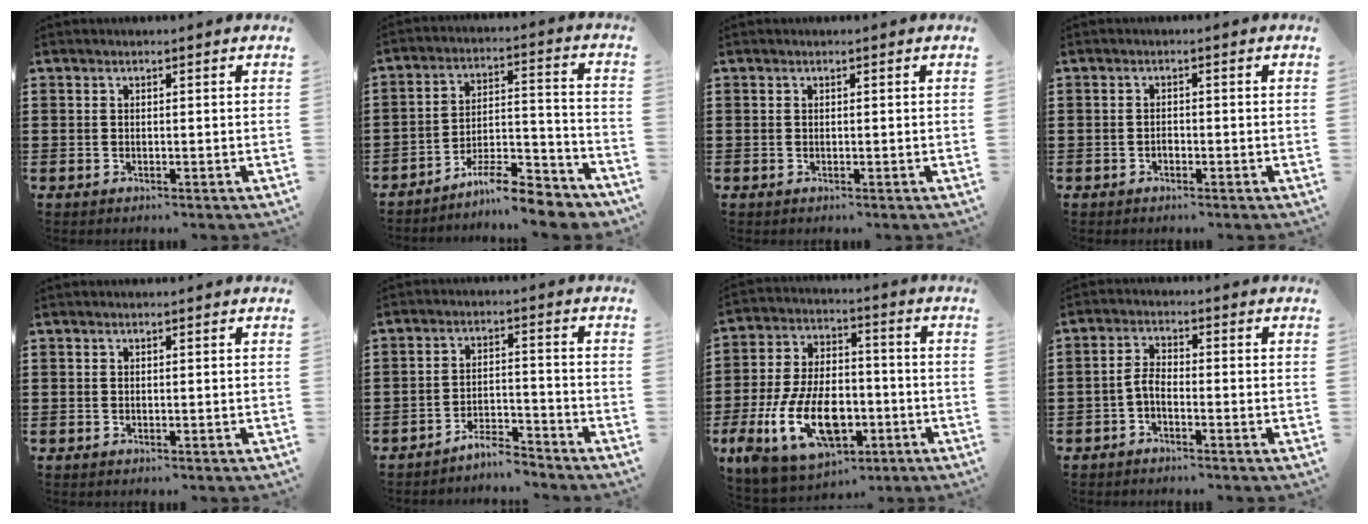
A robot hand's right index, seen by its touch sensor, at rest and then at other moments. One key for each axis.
{"total": 9.2, "fx": -8.4, "fy": 1.3, "fz": 3.5, "tx": -0.048, "ty": 0.027, "tz": -0.159}
{"total": 0.0}
{"total": 0.8, "fx": -0.4, "fy": 0.4, "fz": 0.5, "tx": -0.010, "ty": -0.003, "tz": -0.008}
{"total": 0.0}
{"total": 4.7, "fx": -4.6, "fy": 0.4, "fz": 1.0, "tx": -0.026, "ty": 0.004, "tz": -0.094}
{"total": 14.3, "fx": -4.7, "fy": 8.4, "fz": 10.6, "tx": -0.231, "ty": 0.002, "tz": -0.084}
{"total": 2.7, "fx": -1.6, "fy": 1.0, "fz": 1.9, "tx": -0.051, "ty": 0.003, "tz": -0.038}